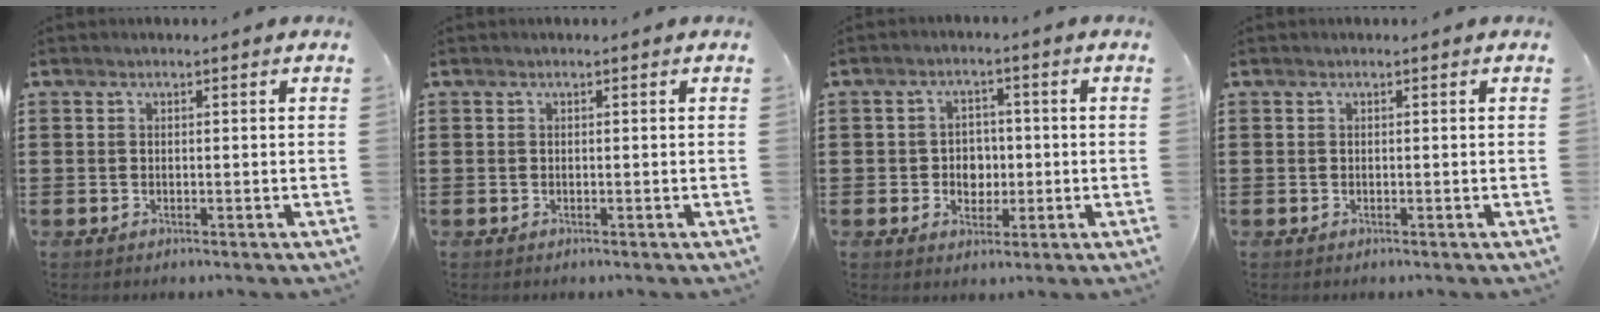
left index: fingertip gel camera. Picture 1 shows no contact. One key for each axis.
{"total": 0.0}
{"total": 3.9, "fx": -0.4, "fy": 3.3, "fz": 2.0, "tx": -0.033, "ty": 0.001, "tz": -0.015}
{"total": 0.0}